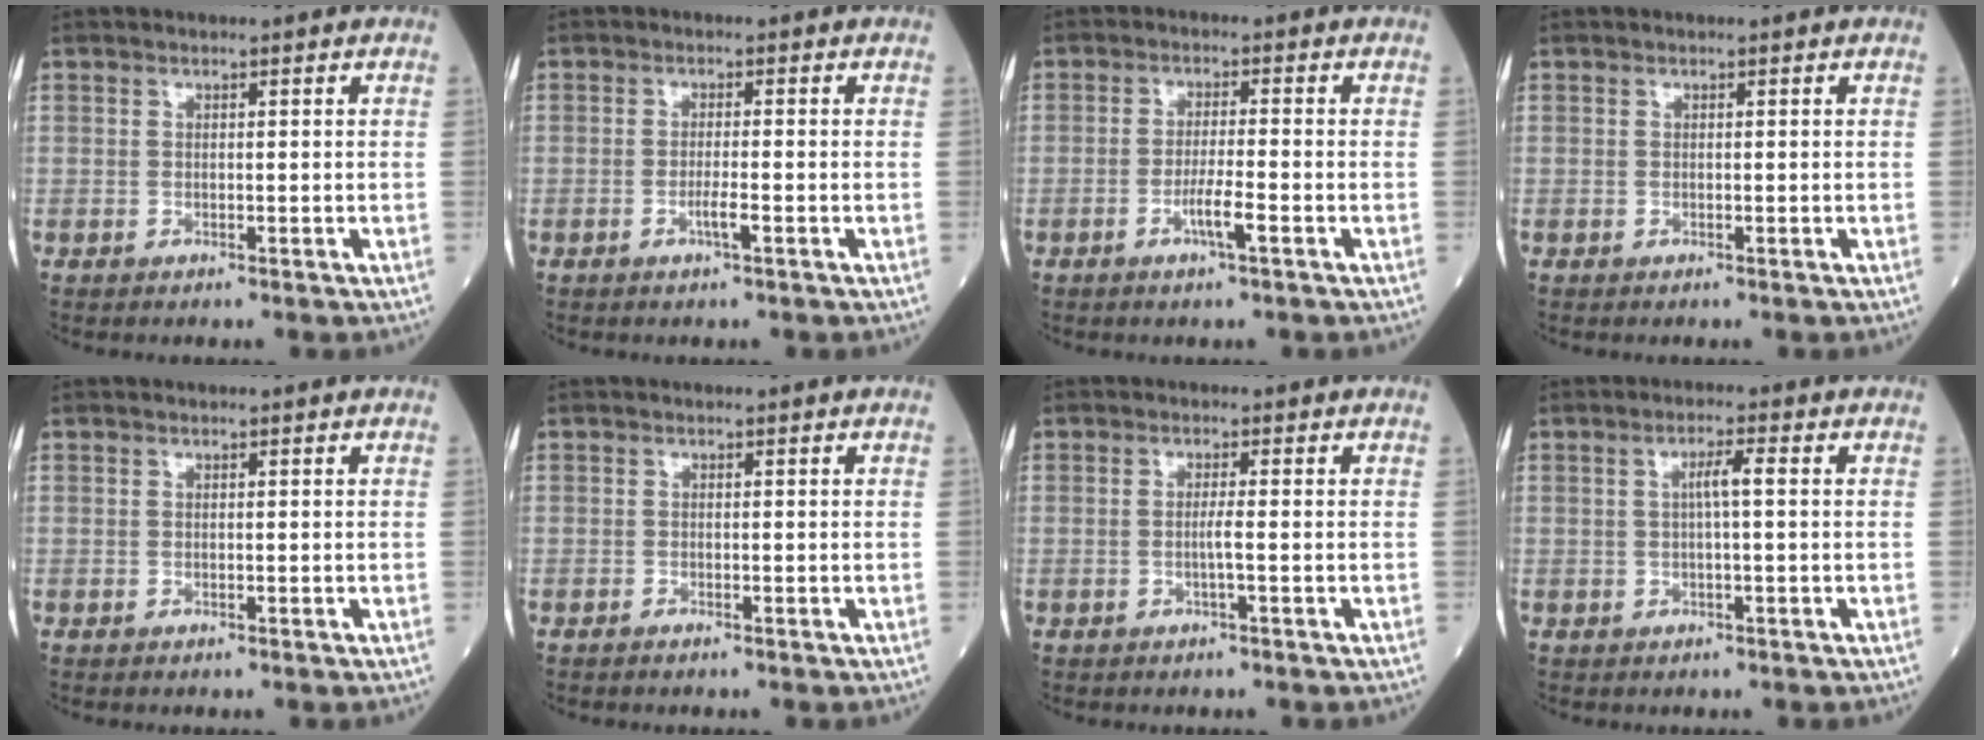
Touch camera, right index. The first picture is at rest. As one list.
[{"total": 2.0, "force": [-1.0, -0.1, 1.7], "torque": [-0.036, -0.002, -0.017]}, {"total": 3.6, "force": [-1.7, -0.1, 3.2], "torque": [-0.063, -0.004, -0.032]}, {"total": 0.0}, {"total": 0.0}, {"total": 0.0}, {"total": 1.5, "force": [-0.5, -0.4, 1.3], "torque": [-0.027, 0.000, -0.010]}, {"total": 2.8, "force": [0.3, 0.1, 2.8], "torque": [-0.051, 0.005, 0.005]}]